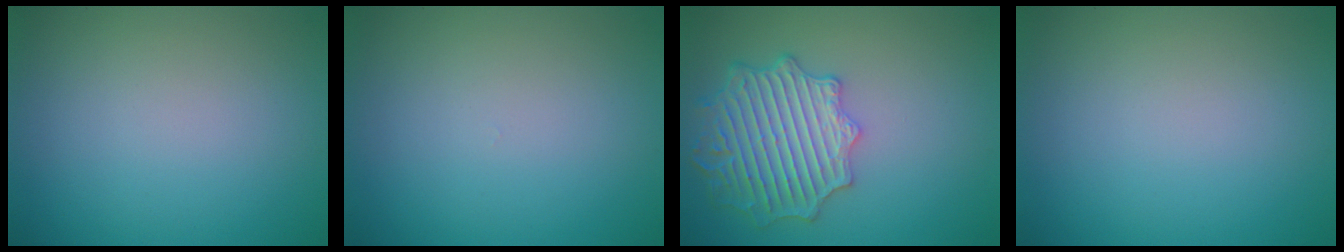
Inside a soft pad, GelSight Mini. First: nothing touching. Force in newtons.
{"total": 0.0}
{"total": 5.7, "press": 5.3, "slide": 2.1}
{"total": 0.0}